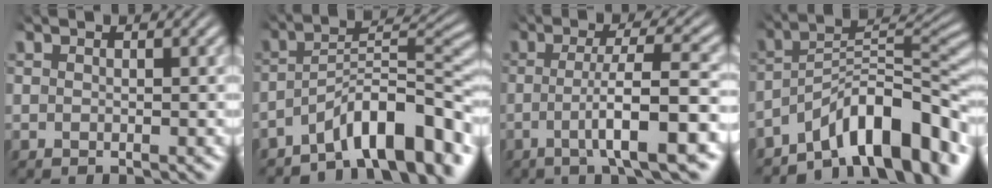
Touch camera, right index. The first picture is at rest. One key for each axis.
{"total": 8.0, "fx": -4.4, "fy": 2.8, "fz": 6.0, "tx": -0.102, "ty": -0.015, "tz": -0.065}
{"total": 6.0, "fx": -2.2, "fy": 1.3, "fz": 5.4, "tx": -0.090, "ty": -0.009, "tz": -0.030}
{"total": 10.0, "fx": -5.0, "fy": 4.5, "fz": 7.4, "tx": -0.121, "ty": -0.024, "tz": -0.073}